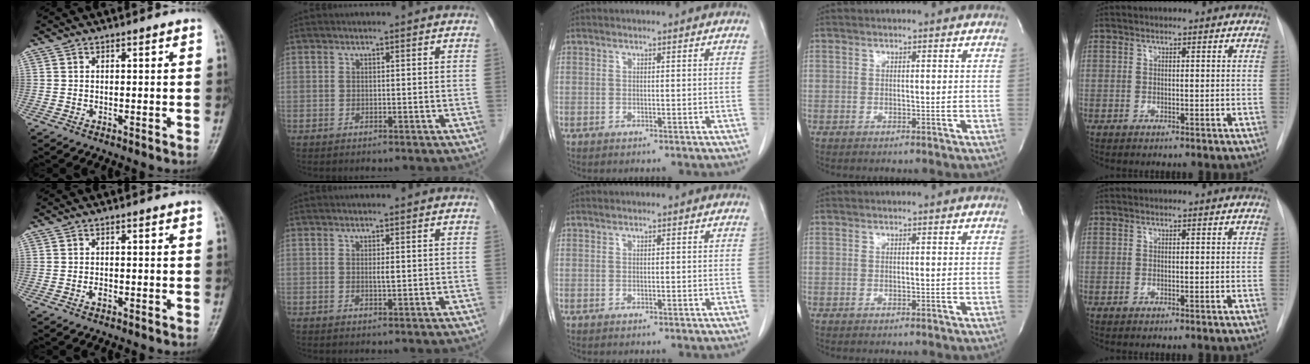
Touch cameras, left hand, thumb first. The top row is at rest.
{"thumb": {"total": 1.2, "force": [-0.5, 0.7, 0.8], "torque": [-0.012, 0.003, -0.010]}, "index": {"total": 1.0, "force": [0.2, 0.1, 0.9], "torque": [-0.021, -0.001, 0.003]}}